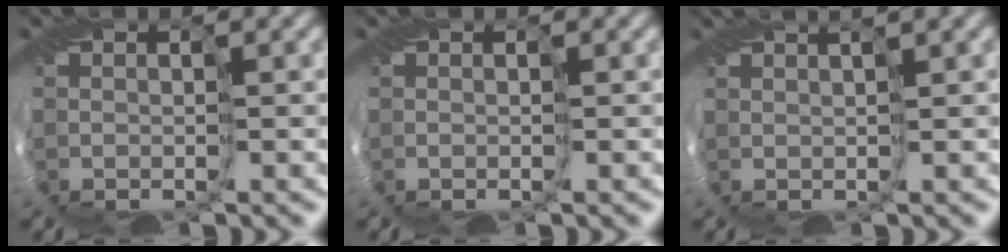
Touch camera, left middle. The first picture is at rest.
{"total": 0.0}
{"total": 2.4, "force": [1.6, 0.1, 1.8], "torque": [-0.034, 0.005, 0.027]}